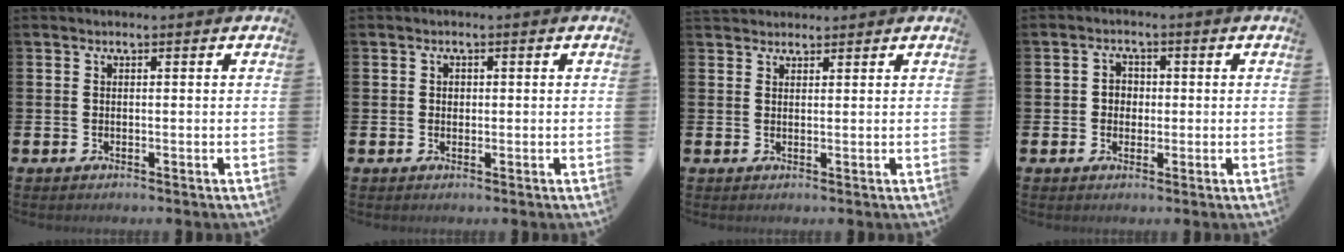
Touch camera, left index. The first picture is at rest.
{"total": 0.8, "force": [0.2, 0.8, 0.3], "torque": [0.002, 0.003, 0.000]}
{"total": 1.9, "force": [1.8, 0.6, 0.0], "torque": [0.006, -0.007, 0.031]}
{"total": 2.3, "force": [0.0, 2.2, 0.8], "torque": [-0.013, 0.007, -0.006]}